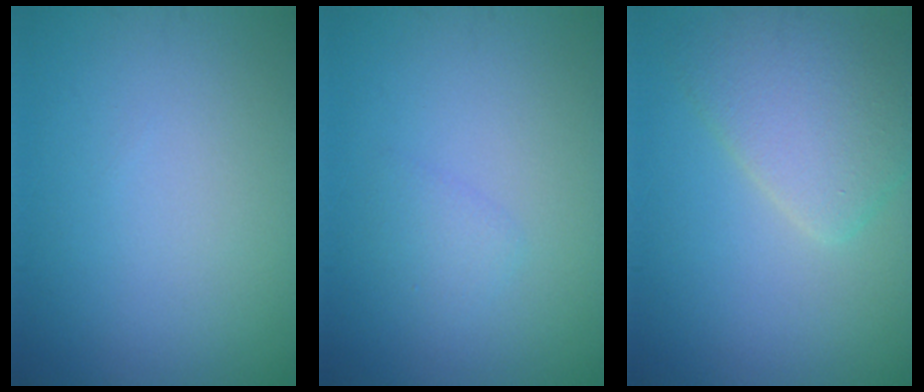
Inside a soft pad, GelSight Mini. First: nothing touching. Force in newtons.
{"total": 1.2, "press": 1.1, "slide": 0.1}
{"total": 4.8, "press": 4.8, "slide": 0.2}